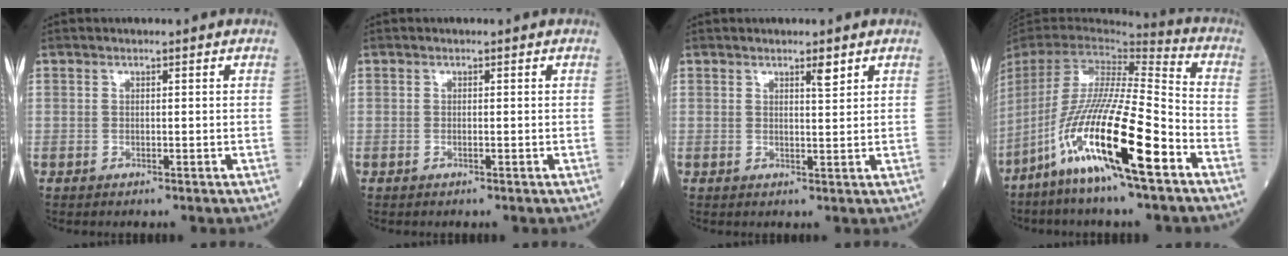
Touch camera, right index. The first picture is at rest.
{"total": 0.0}
{"total": 1.8, "force": [1.2, 0.2, 1.3], "torque": [-0.021, -0.003, 0.020]}
{"total": 20.3, "force": [-10.6, 1.1, 17.3], "torque": [-0.361, -0.049, -0.206]}